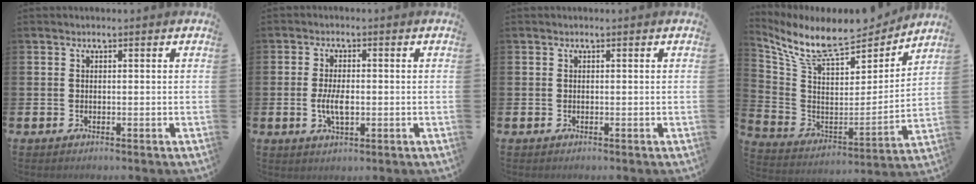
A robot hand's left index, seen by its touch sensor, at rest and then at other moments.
{"total": 4.1, "force": [-0.5, 1.9, 3.6], "torque": [-0.064, -0.002, -0.013]}
{"total": 0.0}
{"total": 10.3, "force": [8.9, 3.0, 4.3], "torque": [-0.131, -0.055, 0.155]}